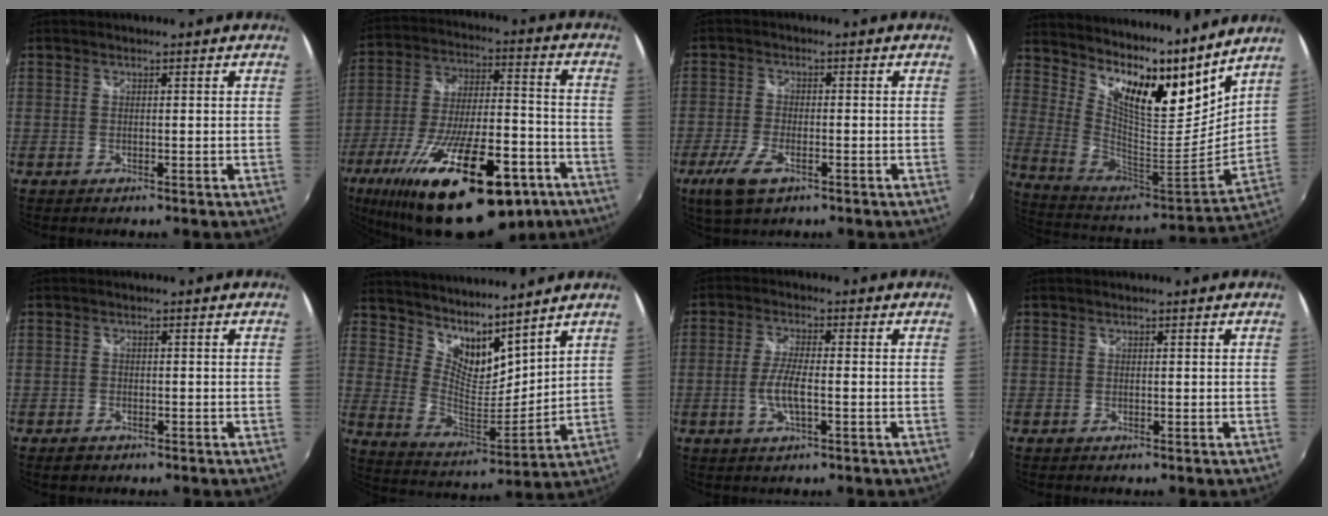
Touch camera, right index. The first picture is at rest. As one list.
[{"total": 29.7, "force": [-18.3, 10.5, 20.9], "torque": [-0.378, -0.038, -0.276]}, {"total": 7.4, "force": [-4.1, 3.1, 5.4], "torque": [-0.132, -0.015, -0.076]}, {"total": 18.9, "force": [15.1, 4.5, 10.3], "torque": [-0.182, -0.043, 0.266]}, {"total": 2.1, "force": [-1.4, 1.3, 0.7], "torque": [-0.016, -0.001, -0.021]}, {"total": 12.7, "force": [10.5, 4.1, 5.8], "torque": [-0.102, -0.008, 0.197]}, {"total": 5.5, "force": [-1.5, 1.2, 5.1], "torque": [-0.108, -0.002, -0.029]}, {"total": 0.0}]